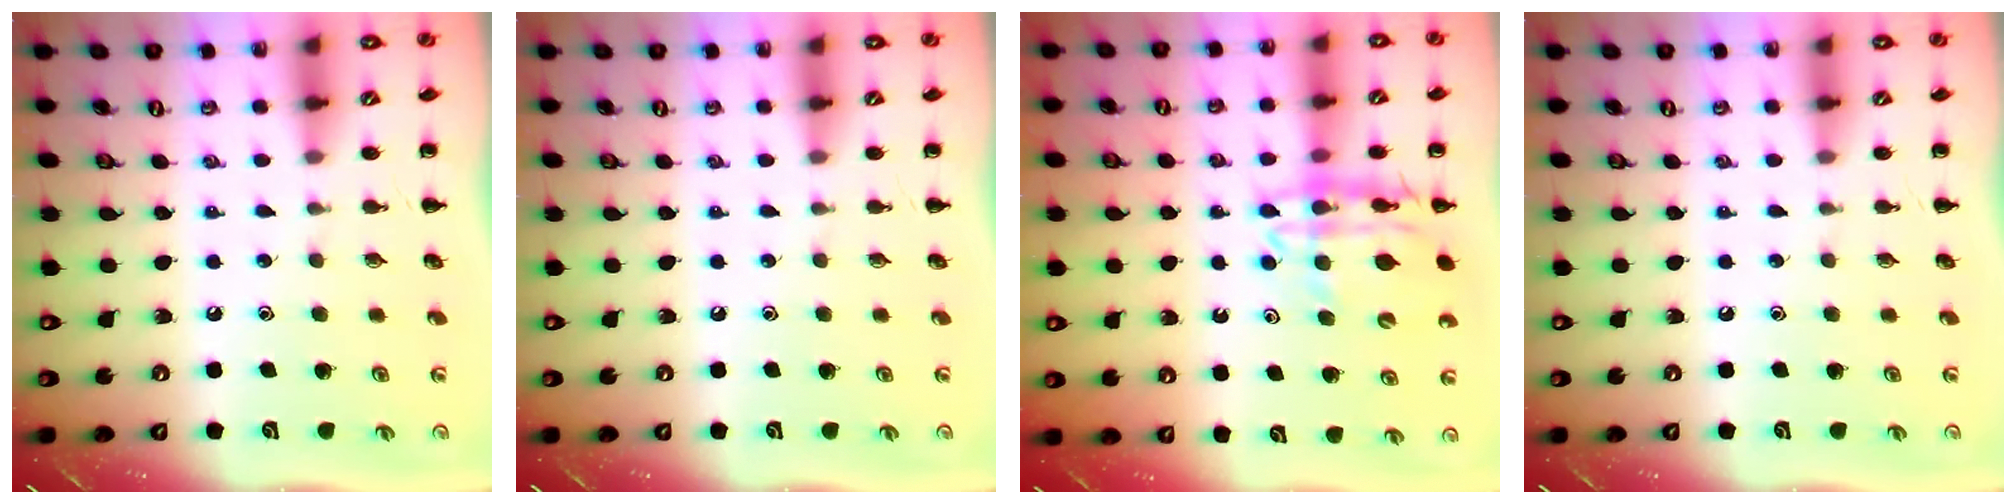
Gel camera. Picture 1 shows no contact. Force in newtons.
{"total": 0.0}
{"total": 14.4, "press": 14.0, "slide": 3.4}
{"total": 0.0}